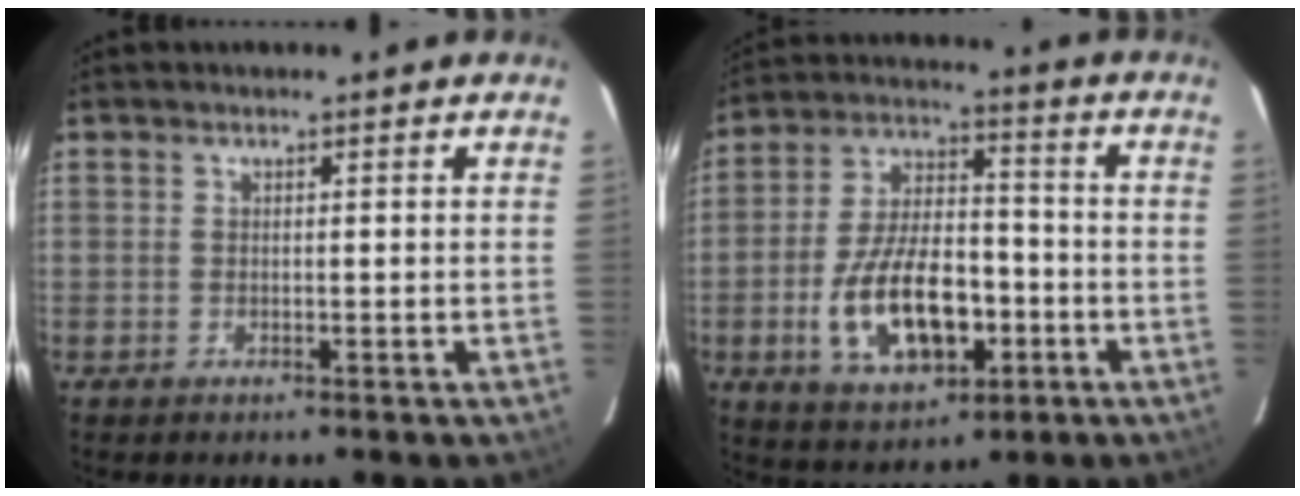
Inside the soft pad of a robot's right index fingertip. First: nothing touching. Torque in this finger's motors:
{"motor_torque": [1.34, -0.80, 0.78, 0.21]}